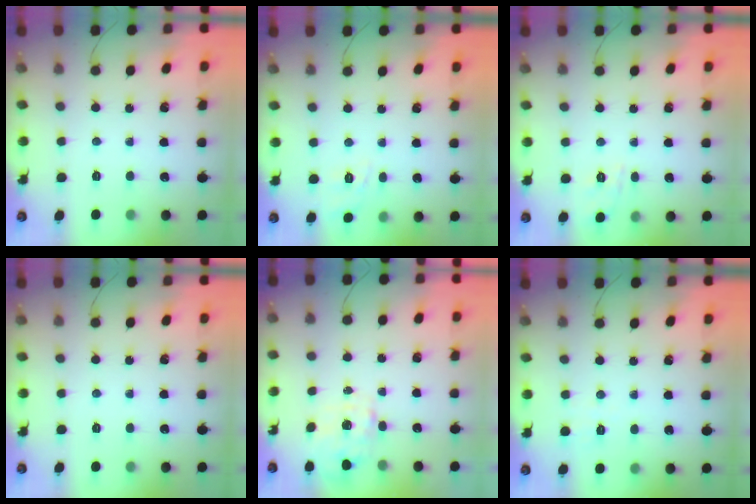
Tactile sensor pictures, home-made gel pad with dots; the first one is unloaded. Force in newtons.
{"total": 2.1, "press": 0.8, "slide": 1.9}
{"total": 1.7, "press": 0.1, "slide": 1.7}
{"total": 0.0}
{"total": 2.3, "press": 2.2, "slide": 0.6}
{"total": 1.4, "press": 0.5, "slide": 1.3}